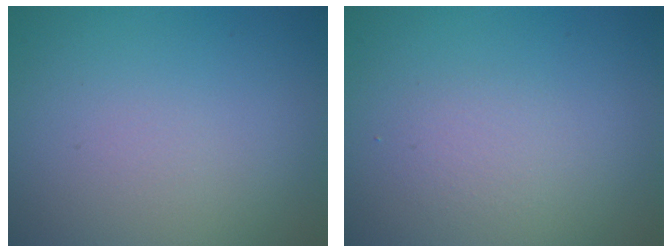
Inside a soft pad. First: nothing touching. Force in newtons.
{"total": 1.2, "press": 1.2, "slide": 0.0}